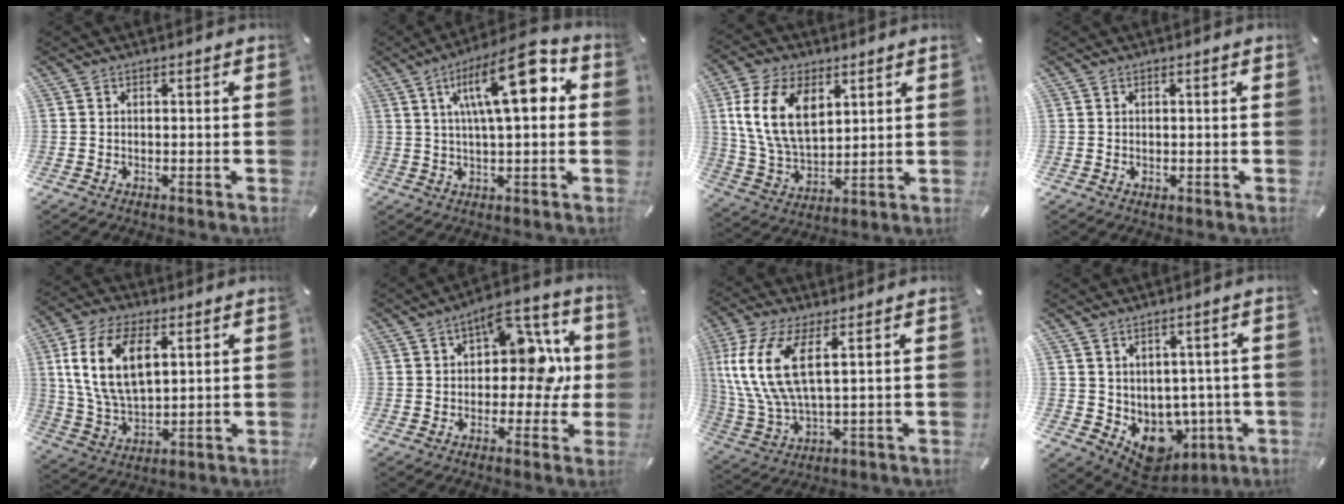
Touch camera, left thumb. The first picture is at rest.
{"total": 17.0, "force": [5.0, 5.4, 15.4], "torque": [-0.243, -0.014, 0.075]}
{"total": 14.8, "force": [5.3, 9.6, 10.0], "torque": [-0.222, -0.004, 0.095]}
{"total": 0.6, "force": [0.2, 0.5, 0.2], "torque": [-0.005, 0.003, 0.003]}
{"total": 14.4, "force": [5.0, 8.2, 10.7], "torque": [-0.245, -0.002, 0.086]}
{"total": 14.3, "force": [3.5, 8.3, 11.1], "torque": [-0.139, -0.021, 0.058]}
{"total": 13.9, "force": [4.6, 5.6, 11.9], "torque": [-0.268, -0.010, 0.084]}
{"total": 8.0, "force": [-1.2, 7.3, 3.0], "torque": [-0.043, -0.023, -0.003]}